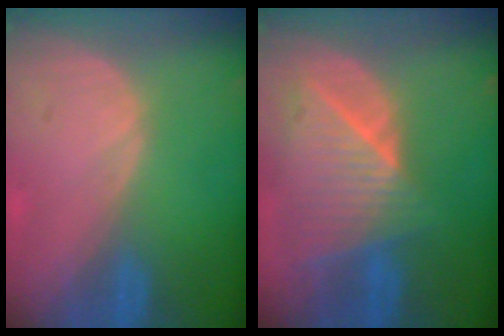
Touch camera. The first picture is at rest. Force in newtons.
{"total": 9.2, "press": 8.2, "slide": 4.0}